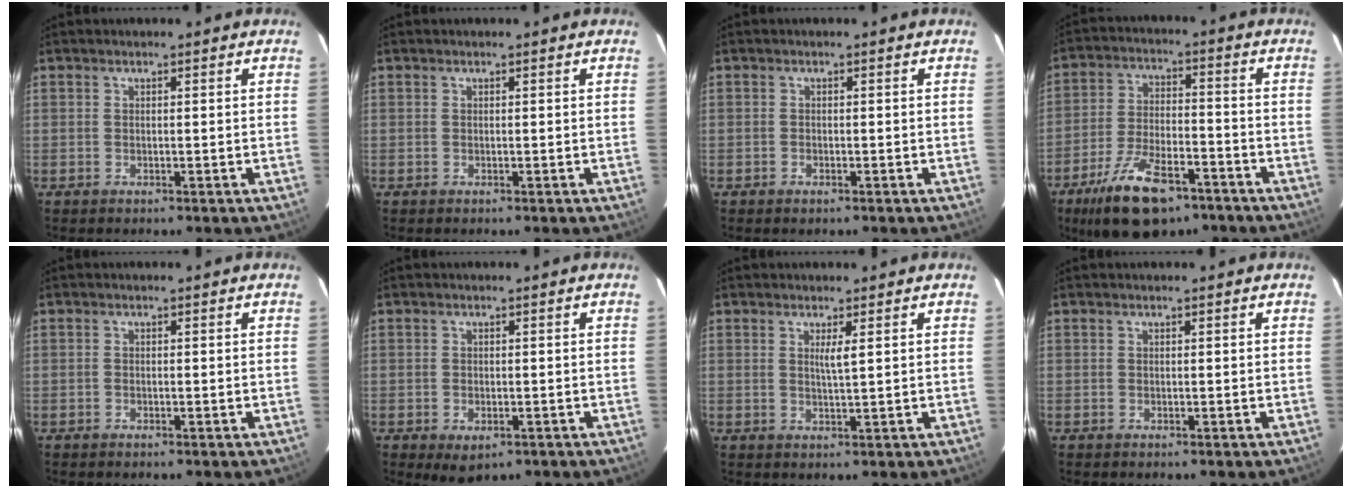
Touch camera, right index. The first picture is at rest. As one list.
[{"total": 0.0}, {"total": 0.6, "force": [-0.4, 0.2, 0.4], "torque": [-0.012, -0.002, -0.002]}, {"total": 12.6, "force": [-8.4, 4.6, 8.2], "torque": [-0.157, -0.013, -0.142]}, {"total": 0.0}, {"total": 3.4, "force": [-1.7, 1.9, 2.2], "torque": [-0.036, -0.007, -0.012]}, {"total": 1.8, "force": [0.7, -0.3, 1.6], "torque": [-0.032, -0.005, 0.012]}, {"total": 0.0}]